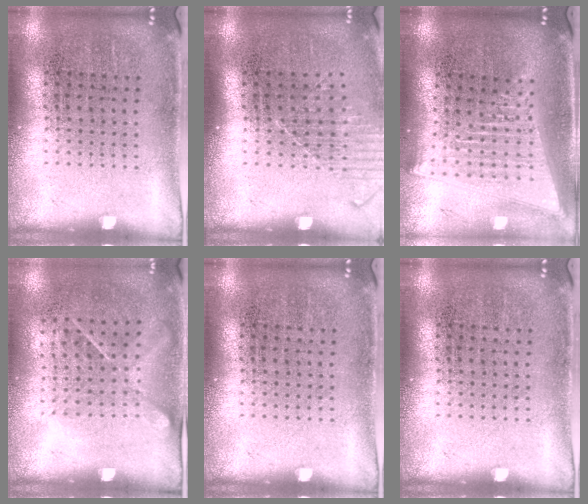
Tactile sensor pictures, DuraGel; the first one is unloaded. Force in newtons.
{"total": 1.3, "press": 1.1, "slide": 0.8}
{"total": 2.0, "press": 1.7, "slide": 1.1}
{"total": 1.2, "press": 0.9, "slide": 0.8}
{"total": 0.0}
{"total": 0.0}